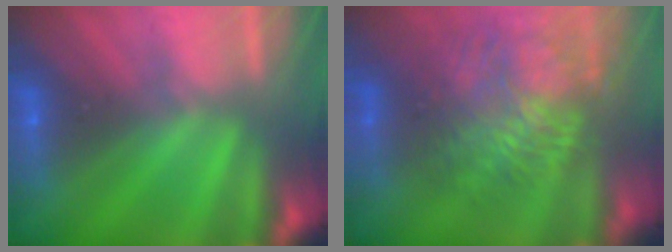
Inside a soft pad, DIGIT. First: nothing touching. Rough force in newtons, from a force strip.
{"total": 9.8}